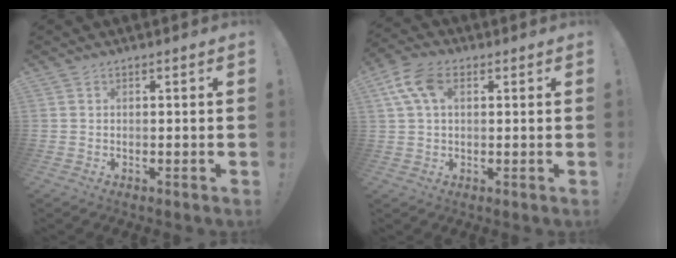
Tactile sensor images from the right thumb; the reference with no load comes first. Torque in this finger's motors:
{"motor_torque": [0.26, 1.38, 0.10, 0.03, 0.05]}